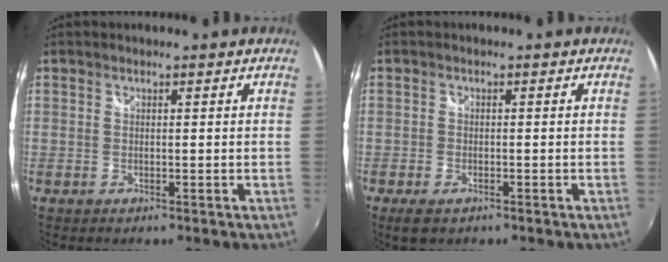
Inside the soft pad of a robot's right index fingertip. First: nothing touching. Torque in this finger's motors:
{"motor_torque": [0.25, -0.24, 0.14, 0.01]}